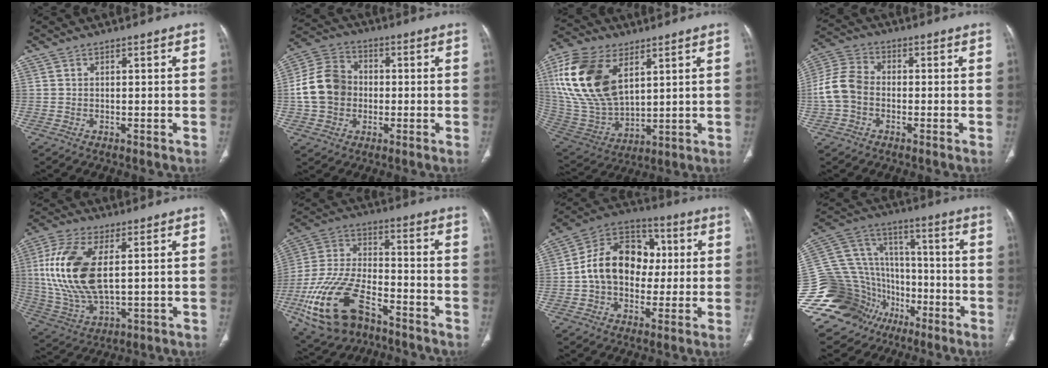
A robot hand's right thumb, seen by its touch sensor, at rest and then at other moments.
{"total": 11.3, "force": [-0.4, 10.0, 5.2], "torque": [-0.091, 0.032, -0.016]}
{"total": 21.6, "force": [7.9, 12.6, 15.7], "torque": [-0.314, -0.028, 0.158]}
{"total": 7.6, "force": [-0.9, 6.3, 4.2], "torque": [-0.090, 0.026, -0.032]}
{"total": 16.7, "force": [2.5, 8.3, 14.3], "torque": [-0.306, -0.008, 0.056]}
{"total": 20.0, "force": [-10.4, 11.0, 13.1], "torque": [-0.287, 0.046, -0.187]}
{"total": 15.6, "force": [1.0, 12.2, 9.7], "torque": [-0.126, 0.037, 0.007]}
{"total": 28.2, "force": [-13.6, 21.4, 12.4], "torque": [-0.265, 0.097, -0.227]}